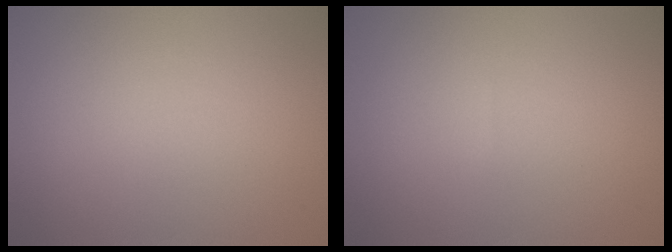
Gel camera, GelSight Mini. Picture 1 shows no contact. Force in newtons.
{"total": 0.0}